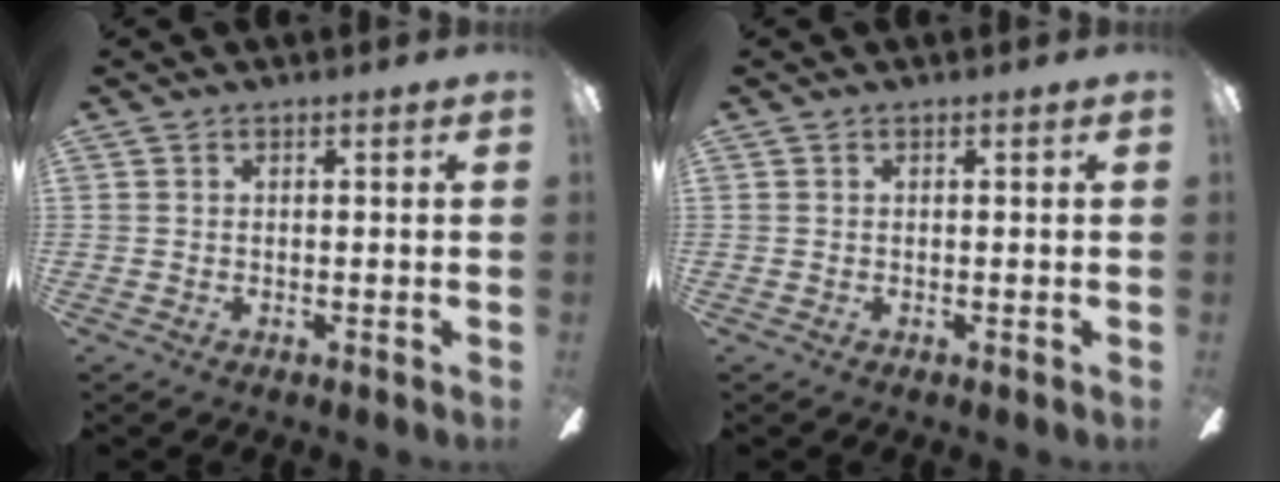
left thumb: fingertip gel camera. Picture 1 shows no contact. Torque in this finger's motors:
{"motor_torque": [0.00, 0.00, -0.01, -0.01, 0.00]}